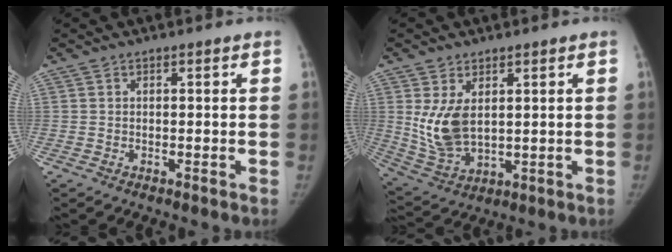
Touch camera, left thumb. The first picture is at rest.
{"total": 9.4, "force": [2.1, 5.5, 7.4], "torque": [-0.138, -0.017, 0.059]}